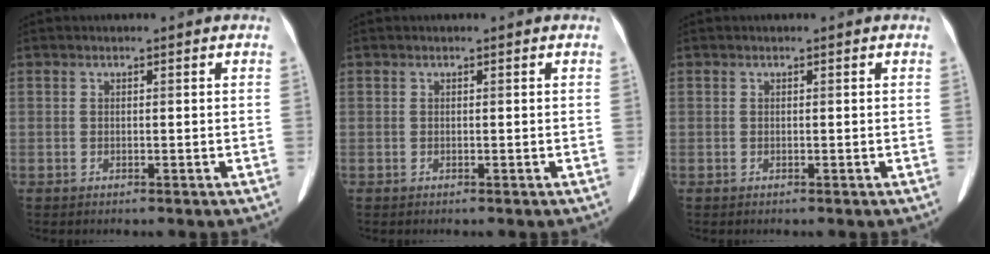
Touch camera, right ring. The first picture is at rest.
{"total": 0.0}
{"total": 0.0}